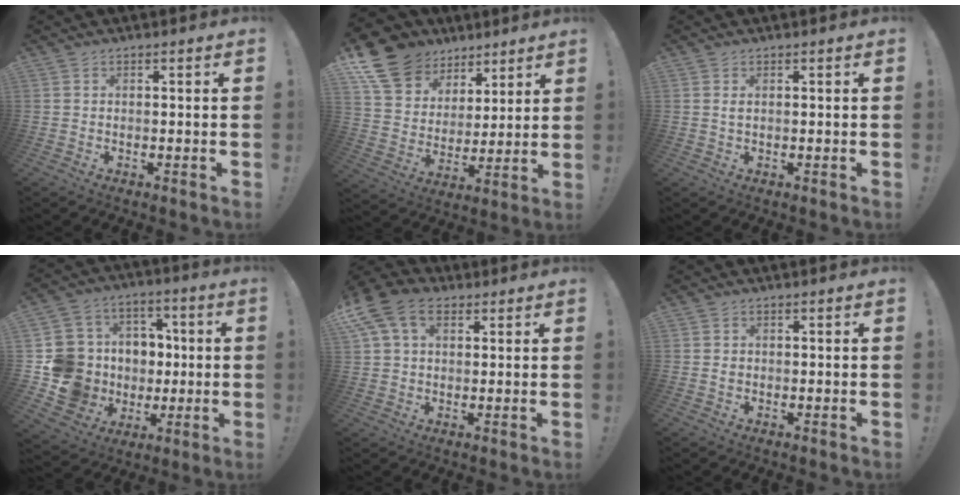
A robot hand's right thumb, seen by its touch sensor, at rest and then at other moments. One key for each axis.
{"total": 15.7, "fx": 10.2, "fy": 10.5, "fz": 5.8, "tx": -0.096, "ty": -0.065, "tz": 0.198}
{"total": 1.0, "fx": 0.1, "fy": 0.3, "fz": 1.0, "tx": -0.016, "ty": 0.000, "tz": 0.000}
{"total": 17.8, "fx": -1.3, "fy": 16.7, "fz": 6.1, "tx": -0.108, "ty": 0.013, "tz": 0.028}
{"total": 12.0, "fx": 5.1, "fy": 7.9, "fz": 7.5, "tx": -0.133, "ty": -0.009, "tz": 0.098}
{"total": 0.7, "fx": -0.2, "fy": 0.6, "fz": 0.3, "tx": 0.001, "ty": -0.001, "tz": -0.004}